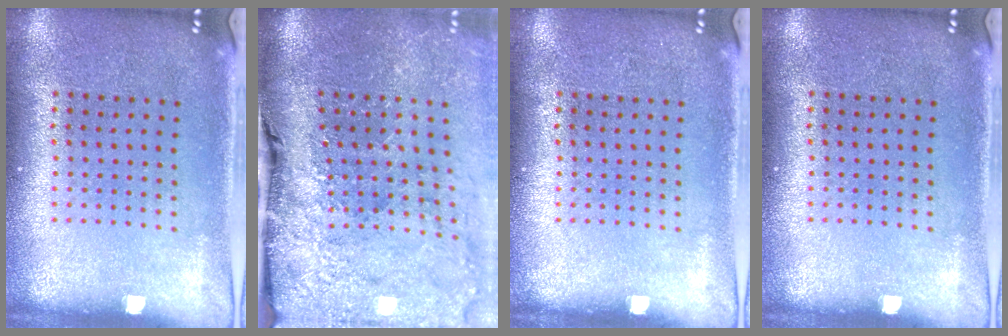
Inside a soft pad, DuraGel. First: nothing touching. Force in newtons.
{"total": 4.6, "press": 3.6, "slide": 2.9}
{"total": 0.0}
{"total": 0.0}